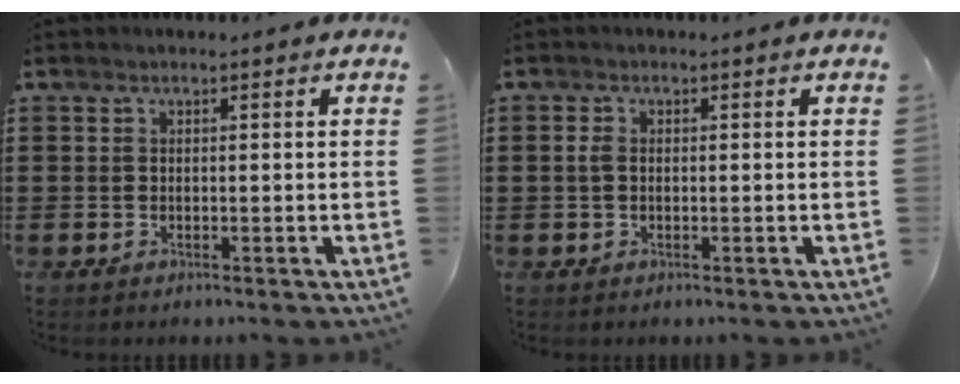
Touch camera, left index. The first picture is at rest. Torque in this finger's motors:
{"motor_torque": [0.25, 0.35, 0.14, 0.02]}